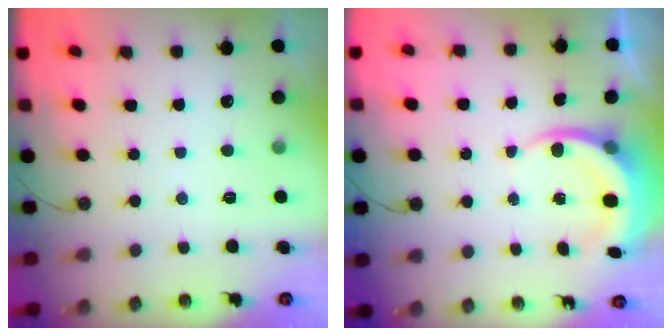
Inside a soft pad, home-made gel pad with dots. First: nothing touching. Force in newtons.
{"total": 6.1, "press": 5.9, "slide": 1.4}